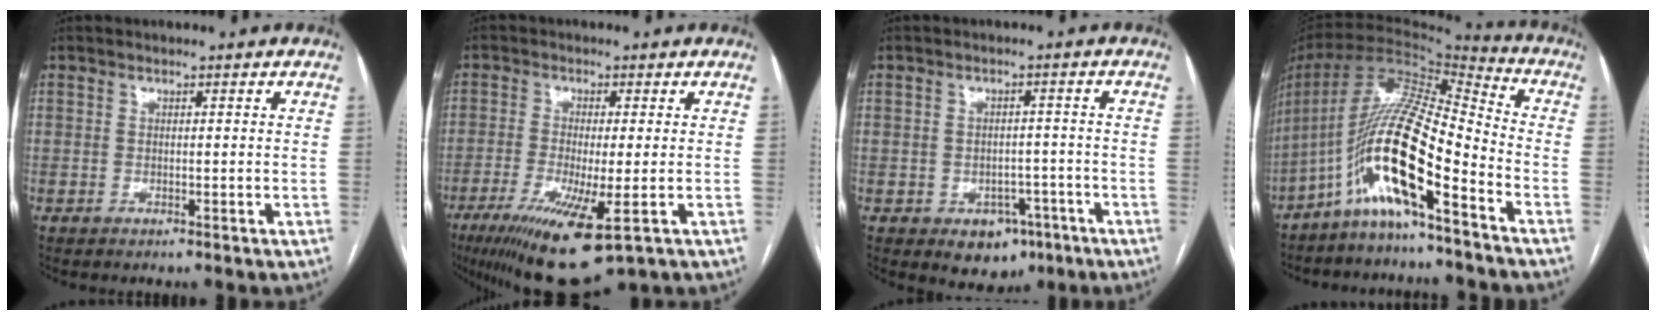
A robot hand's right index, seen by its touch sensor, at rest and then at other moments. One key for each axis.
{"total": 12.4, "fx": -5.8, "fy": 1.8, "fz": 10.8, "tx": -0.192, "ty": -0.040, "tz": -0.092}
{"total": 5.7, "fx": -3.0, "fy": 4.1, "fz": 2.7, "tx": -0.023, "ty": 0.010, "tz": -0.030}
{"total": 15.4, "fx": -7.9, "fy": 2.5, "fz": 13.0, "tx": -0.256, "ty": 0.014, "tz": -0.143}